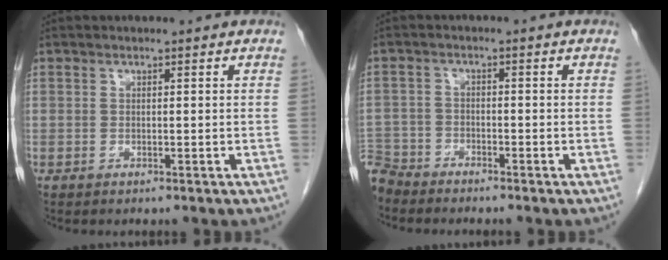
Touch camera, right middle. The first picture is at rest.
{"total": 5.4, "force": [-5.1, 1.6, -0.2], "torque": [0.007, -0.008, -0.102]}